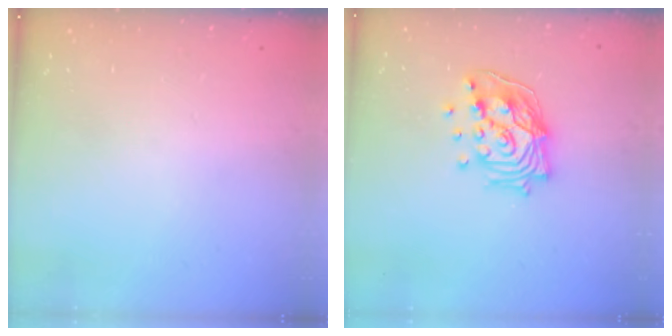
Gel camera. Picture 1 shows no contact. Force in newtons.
{"total": 17.0, "press": 16.1, "slide": 5.5}